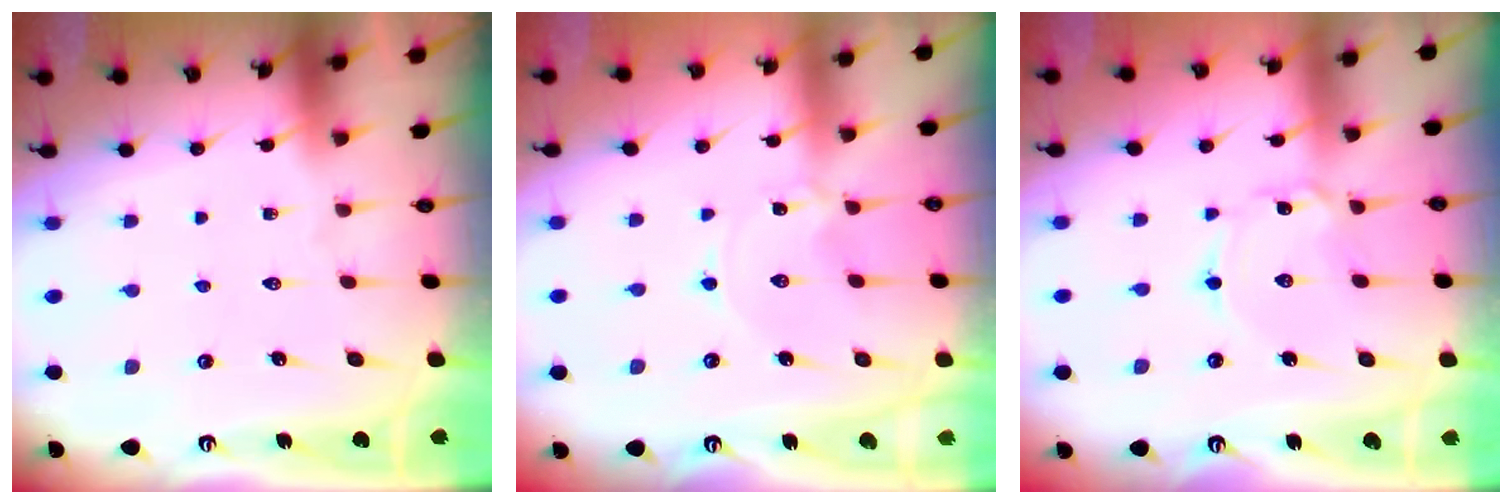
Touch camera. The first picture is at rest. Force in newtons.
{"total": 0.0}
{"total": 1.9, "press": 1.9, "slide": 0.2}